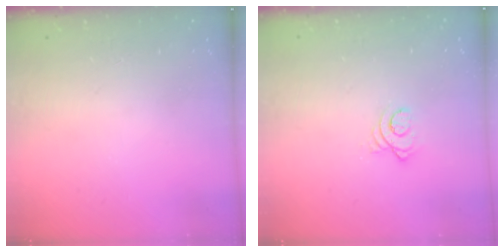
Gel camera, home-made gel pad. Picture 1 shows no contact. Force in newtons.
{"total": 3.3, "press": 3.3, "slide": 0.2}